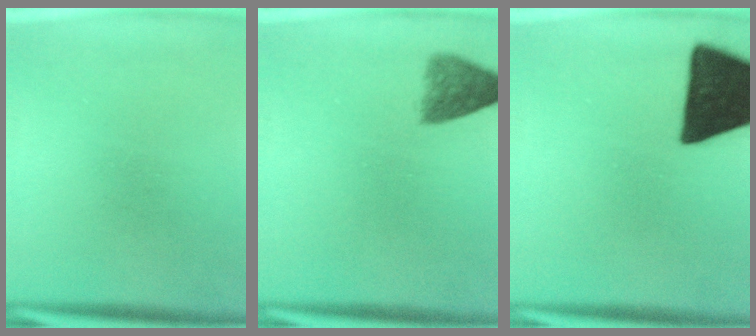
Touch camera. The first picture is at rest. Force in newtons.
{"total": 4.1}
{"total": 19.2}